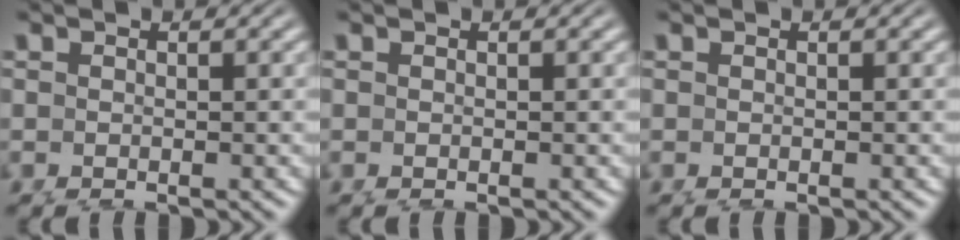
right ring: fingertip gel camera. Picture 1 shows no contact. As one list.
[{"total": 0.0}, {"total": 0.0}]